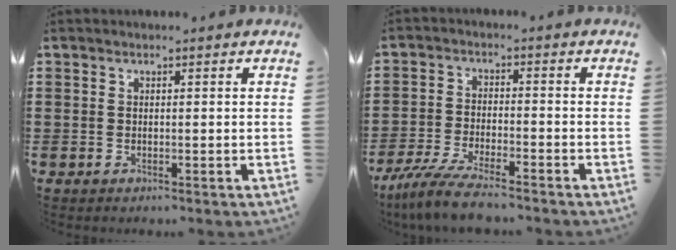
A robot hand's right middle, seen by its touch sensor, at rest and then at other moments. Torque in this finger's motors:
{"motor_torque": [0.29, -0.11, 0.49, 0.05]}